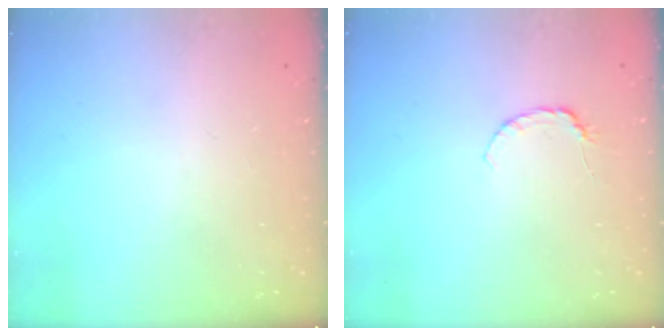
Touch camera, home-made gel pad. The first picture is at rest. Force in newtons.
{"total": 4.0, "press": 4.0, "slide": 0.5}